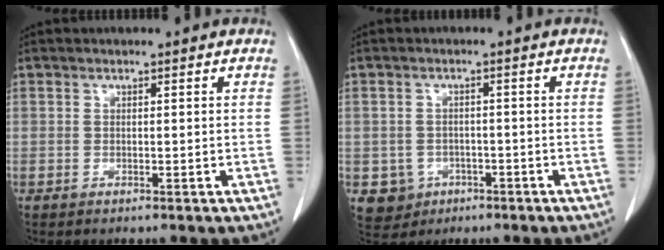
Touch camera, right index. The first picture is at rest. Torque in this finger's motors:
{"motor_torque": [0.00, -0.03, -0.24, -0.10]}